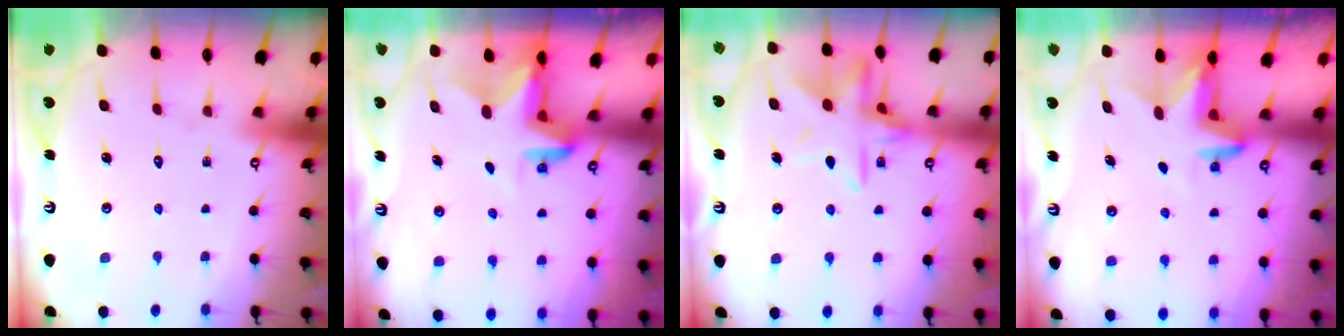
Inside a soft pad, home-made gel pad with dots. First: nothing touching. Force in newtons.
{"total": 3.1, "press": 3.1, "slide": 0.4}
{"total": 13.3, "press": 13.2, "slide": 1.1}
{"total": 3.4, "press": 3.4, "slide": 0.3}